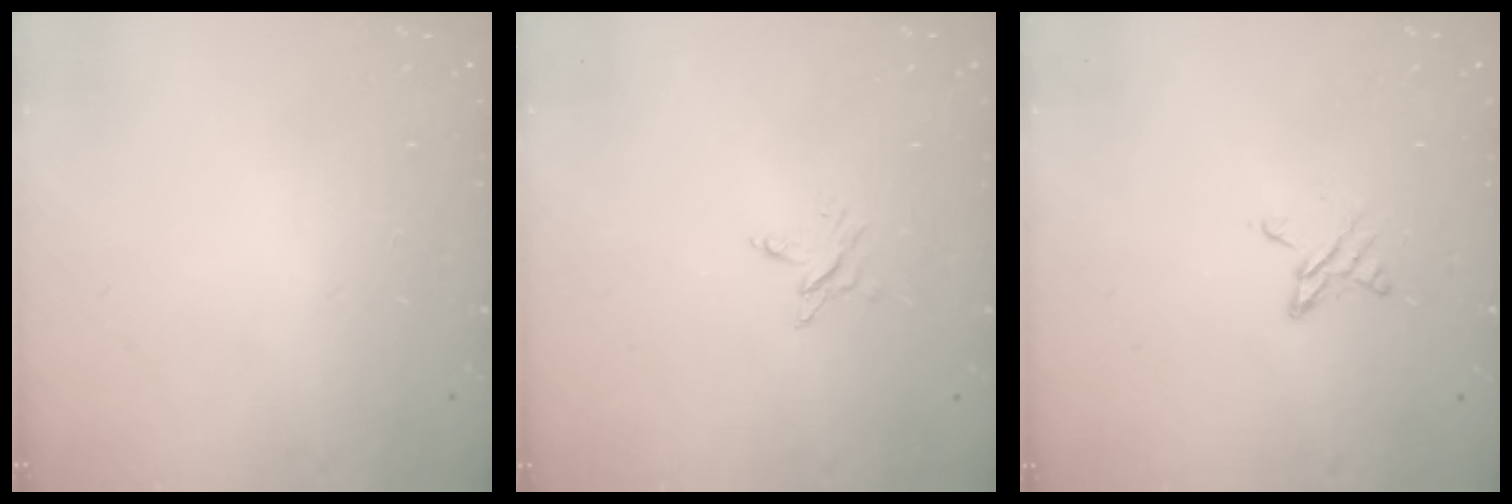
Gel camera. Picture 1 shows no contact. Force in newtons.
{"total": 2.8, "press": 2.8, "slide": 0.1}
{"total": 5.0, "press": 4.9, "slide": 0.5}